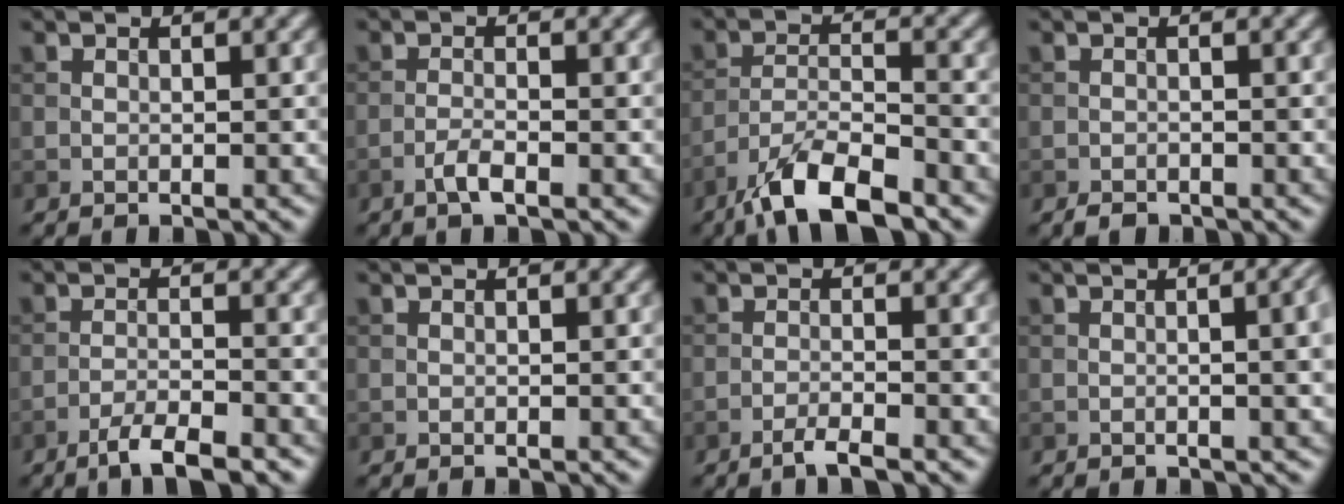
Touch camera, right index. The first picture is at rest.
{"total": 1.8, "force": [-1.0, 0.3, 1.4], "torque": [-0.028, 0.004, -0.023]}
{"total": 7.2, "force": [-5.3, 2.0, 4.6], "torque": [-0.078, -0.001, -0.100]}
{"total": 1.1, "force": [-0.9, 0.5, 0.3], "torque": [-0.003, -0.003, -0.017]}
{"total": 3.6, "force": [-2.7, 0.5, 2.4], "torque": [-0.042, 0.004, -0.056]}
{"total": 0.0}
{"total": 2.1, "force": [-1.4, 0.3, 1.5], "torque": [-0.023, 0.004, -0.033]}
{"total": 5.4, "force": [0.0, 2.3, 4.9], "torque": [-0.031, 0.012, -0.002]}